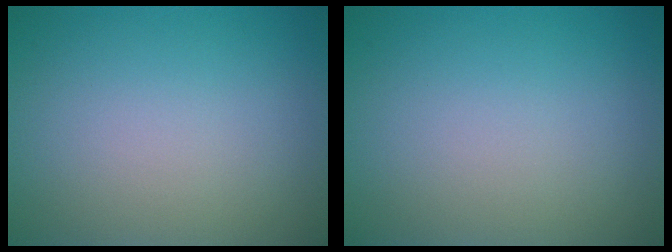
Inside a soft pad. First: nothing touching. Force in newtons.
{"total": 0.0}